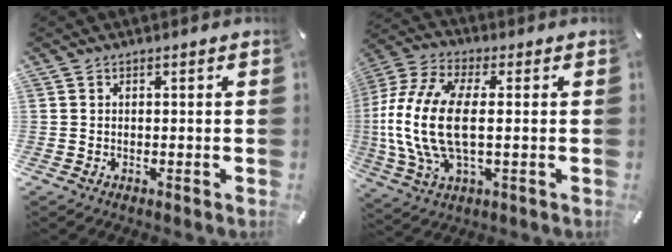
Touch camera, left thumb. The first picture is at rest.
{"total": 16.1, "force": [0.2, 7.6, 14.2], "torque": [-0.314, -0.013, 0.003]}